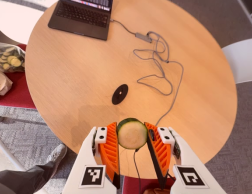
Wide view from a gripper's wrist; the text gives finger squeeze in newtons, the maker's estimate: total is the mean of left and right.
{"total": 11.4, "left": 11.1, "right": 11.8}